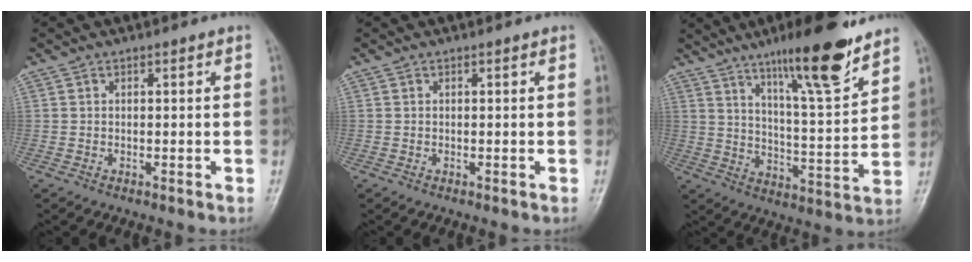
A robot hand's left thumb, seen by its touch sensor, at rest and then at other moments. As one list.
[{"total": 0.0}, {"total": 16.9, "force": [11.5, 2.7, 12.0], "torque": [-0.170, -0.068, 0.187]}]